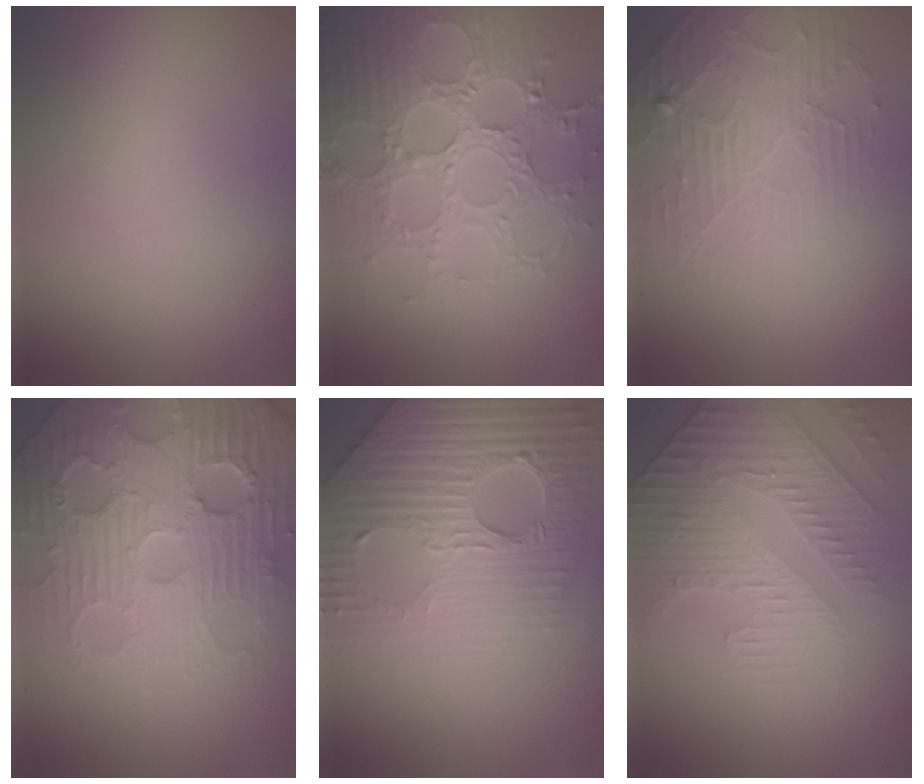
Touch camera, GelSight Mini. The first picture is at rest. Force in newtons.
{"total": 6.9, "press": 5.8, "slide": 3.7}
{"total": 2.6, "press": 2.0, "slide": 1.7}
{"total": 8.0, "press": 7.8, "slide": 1.7}
{"total": 9.0, "press": 6.2, "slide": 6.6}
{"total": 4.0, "press": 3.8, "slide": 1.2}